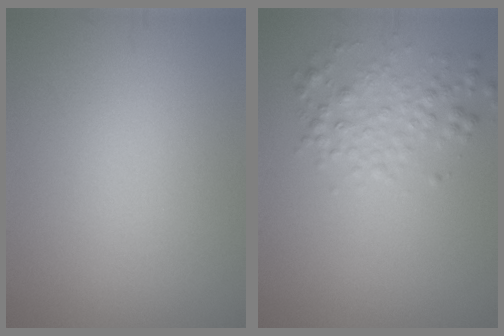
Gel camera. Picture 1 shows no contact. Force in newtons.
{"total": 2.5, "press": 2.5, "slide": 0.1}